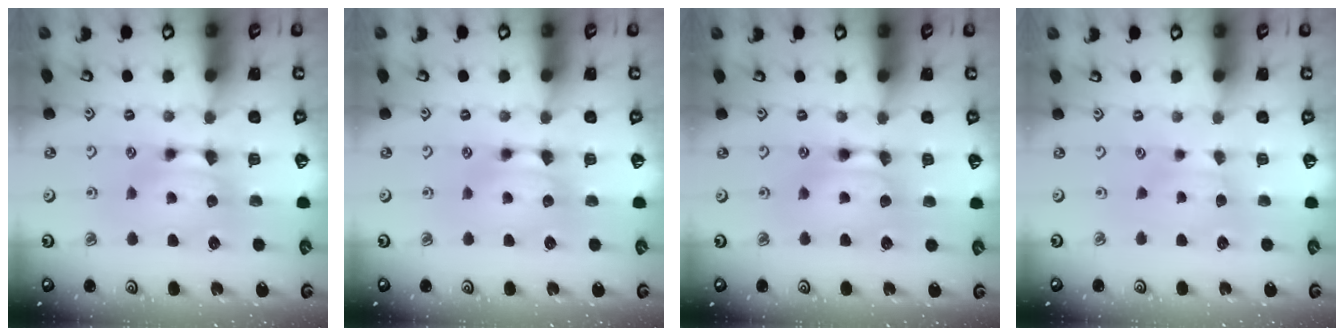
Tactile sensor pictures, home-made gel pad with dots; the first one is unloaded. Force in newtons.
{"total": 0.0}
{"total": 1.6, "press": 1.6, "slide": 0.1}
{"total": 2.1, "press": 2.0, "slide": 0.5}